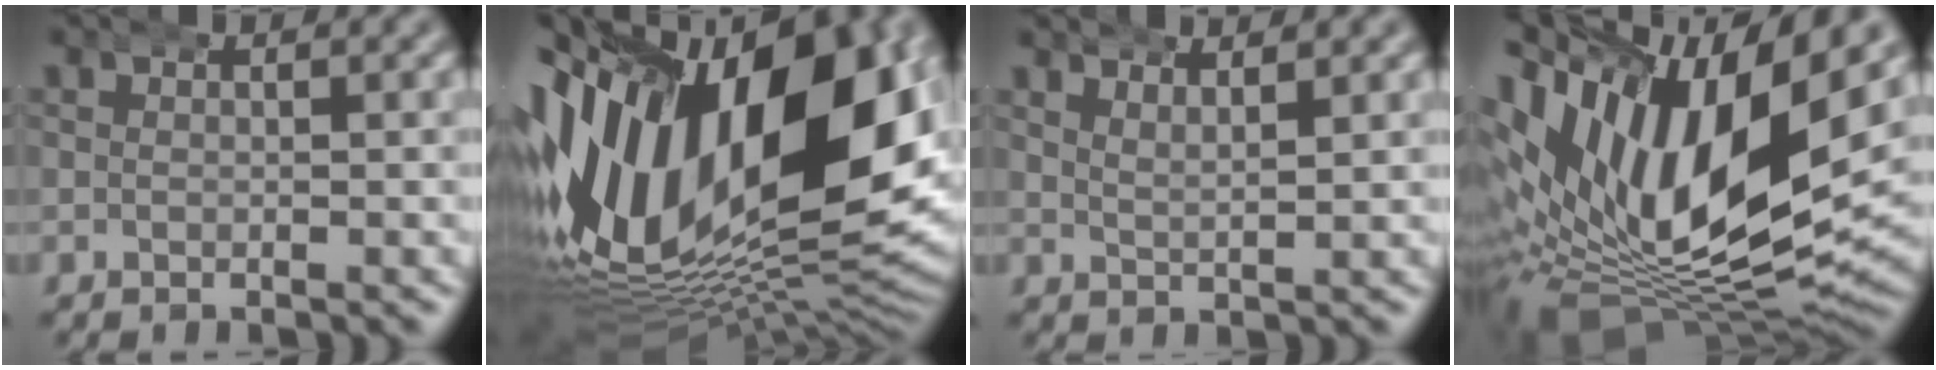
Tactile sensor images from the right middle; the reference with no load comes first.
{"total": 31.9, "force": [-0.6, 19.2, 25.5], "torque": [-0.439, -0.035, 0.018]}
{"total": 2.2, "force": [2.1, -0.5, 0.1], "torque": [-0.012, -0.008, 0.047]}
{"total": 21.4, "force": [0.4, 13.6, 16.5], "torque": [-0.304, -0.042, 0.024]}